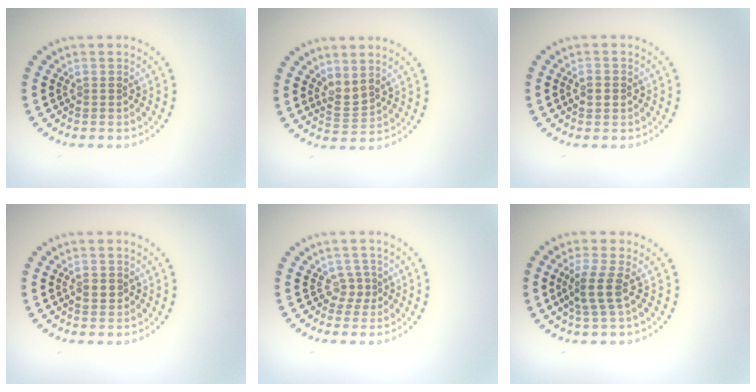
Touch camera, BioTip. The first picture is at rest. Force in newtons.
{"total": 1.7, "press": 1.3, "slide": 1.1}
{"total": 1.7, "press": 1.7, "slide": 0.1}
{"total": 1.5, "press": 1.5, "slide": 0.1}
{"total": 1.6, "press": 1.0, "slide": 1.2}
{"total": 2.7, "press": 2.1, "slide": 1.6}